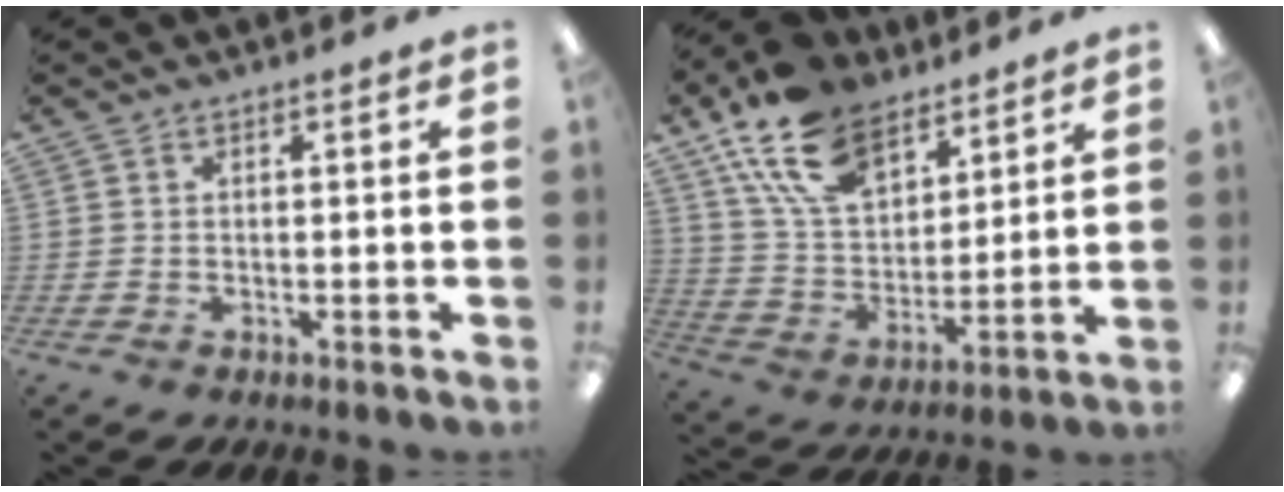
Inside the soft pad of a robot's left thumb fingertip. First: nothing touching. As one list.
[{"total": 17.5, "force": [11.6, 9.8, 8.7], "torque": [-0.172, -0.045, 0.219]}]